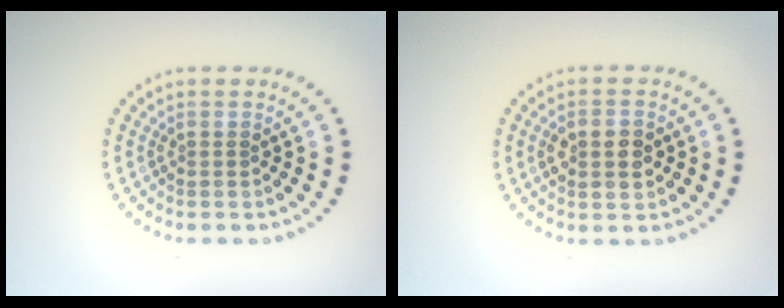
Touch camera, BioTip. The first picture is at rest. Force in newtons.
{"total": 2.7, "press": 2.7, "slide": 0.1}